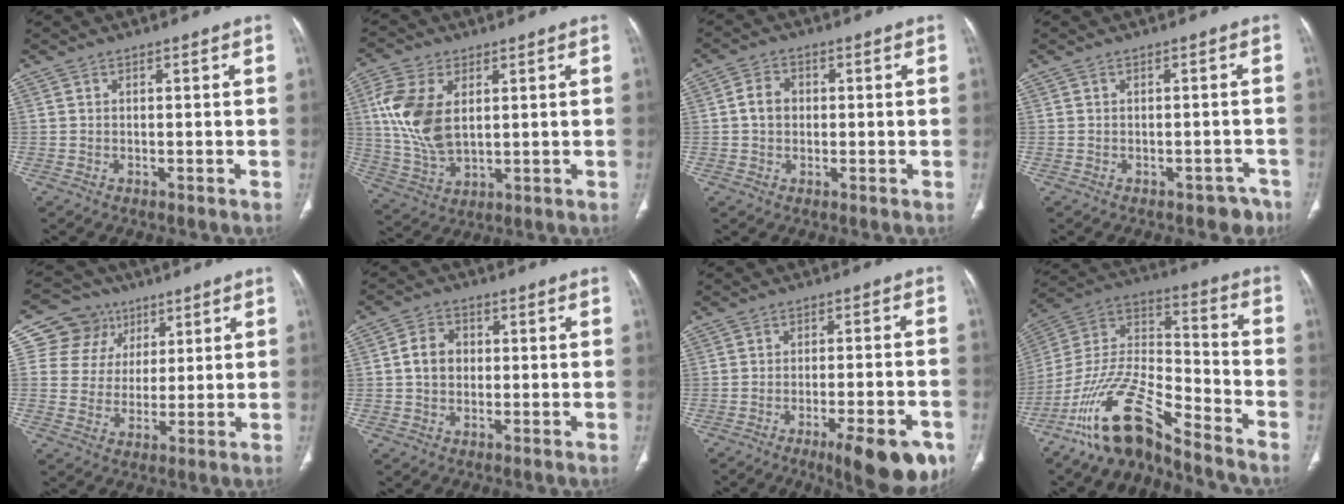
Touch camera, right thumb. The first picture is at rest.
{"total": 13.1, "force": [2.9, 7.7, 10.2], "torque": [-0.211, -0.007, 0.063]}
{"total": 4.1, "force": [0.1, 3.4, 2.4], "torque": [-0.035, 0.011, -0.003]}
{"total": 3.9, "force": [-3.0, 2.3, 1.0], "torque": [0.006, 0.025, -0.033]}
{"total": 10.4, "force": [4.4, 9.3, 1.6], "torque": [0.014, -0.010, 0.077]}
{"total": 5.4, "force": [0.2, 4.4, 3.1], "torque": [-0.044, 0.013, -0.002]}
{"total": 13.6, "force": [-7.4, 3.6, 10.8], "torque": [-0.110, 0.028, -0.099]}
{"total": 16.4, "force": [-12.6, 4.4, 9.5], "torque": [-0.176, 0.091, -0.241]}